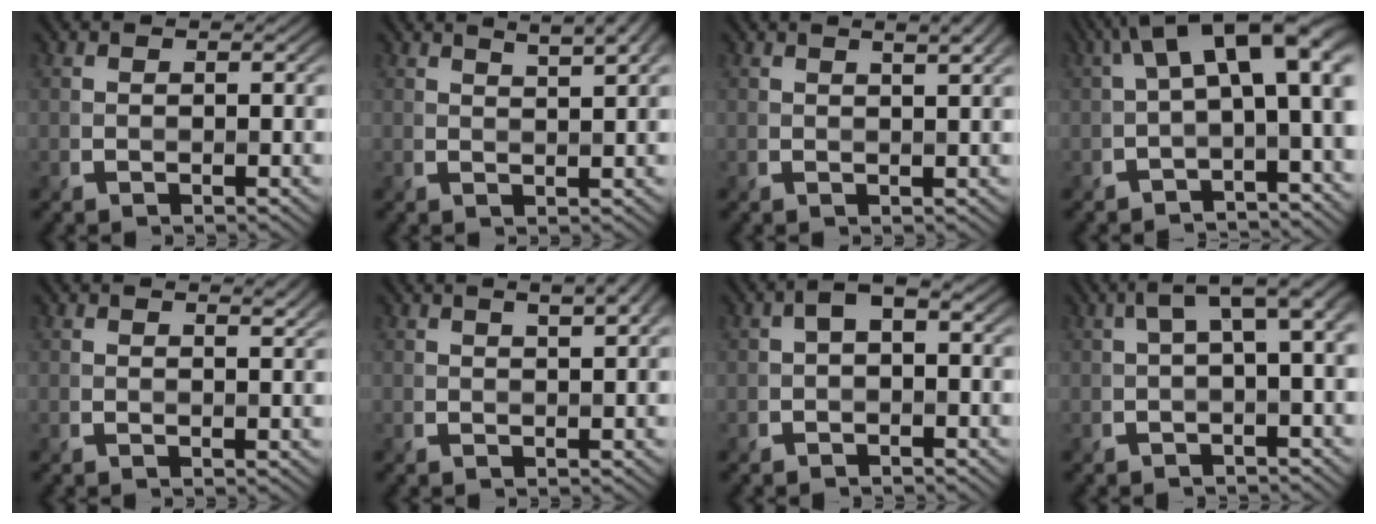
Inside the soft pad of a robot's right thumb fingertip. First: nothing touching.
{"total": 4.7, "force": [3.1, 0.9, 3.5], "torque": [-0.058, 0.014, 0.042]}
{"total": 3.4, "force": [1.9, 0.8, 2.7], "torque": [-0.036, 0.006, 0.021]}
{"total": 10.4, "force": [1.4, 4.2, 9.4], "torque": [-0.147, 0.013, 0.021]}
{"total": 1.5, "force": [1.2, 0.2, 0.9], "torque": [-0.016, -0.004, 0.017]}
{"total": 4.0, "force": [2.1, 1.1, 3.2], "torque": [-0.047, 0.010, 0.021]}
{"total": 2.7, "force": [-0.1, 1.4, 2.3], "torque": [-0.042, 0.009, -0.006]}
{"total": 4.8, "force": [0.8, 1.5, 4.5], "torque": [-0.062, 0.018, 0.010]}